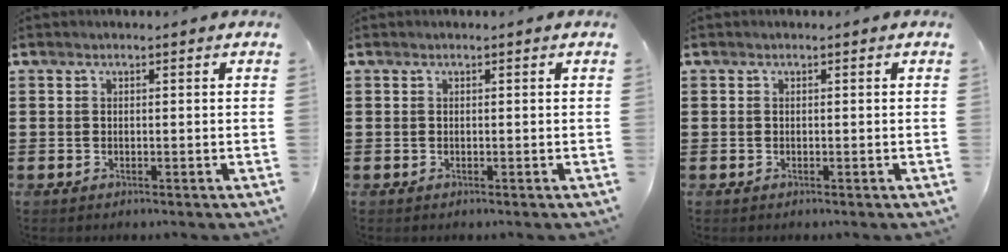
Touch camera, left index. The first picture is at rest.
{"total": 0.0}
{"total": 0.0}